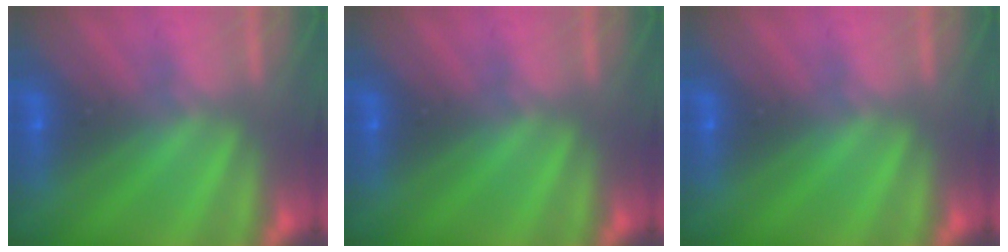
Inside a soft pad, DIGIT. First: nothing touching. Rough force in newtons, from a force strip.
{"total": 0.0}
{"total": 0.0}